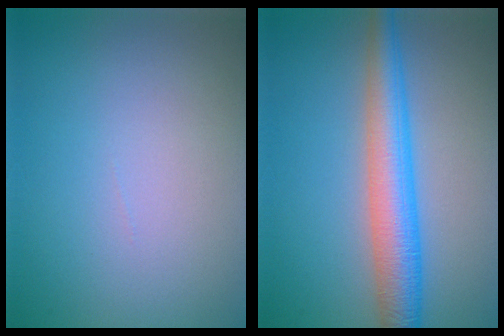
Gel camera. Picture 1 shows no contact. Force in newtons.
{"total": 5.6, "press": 5.6, "slide": 0.1}